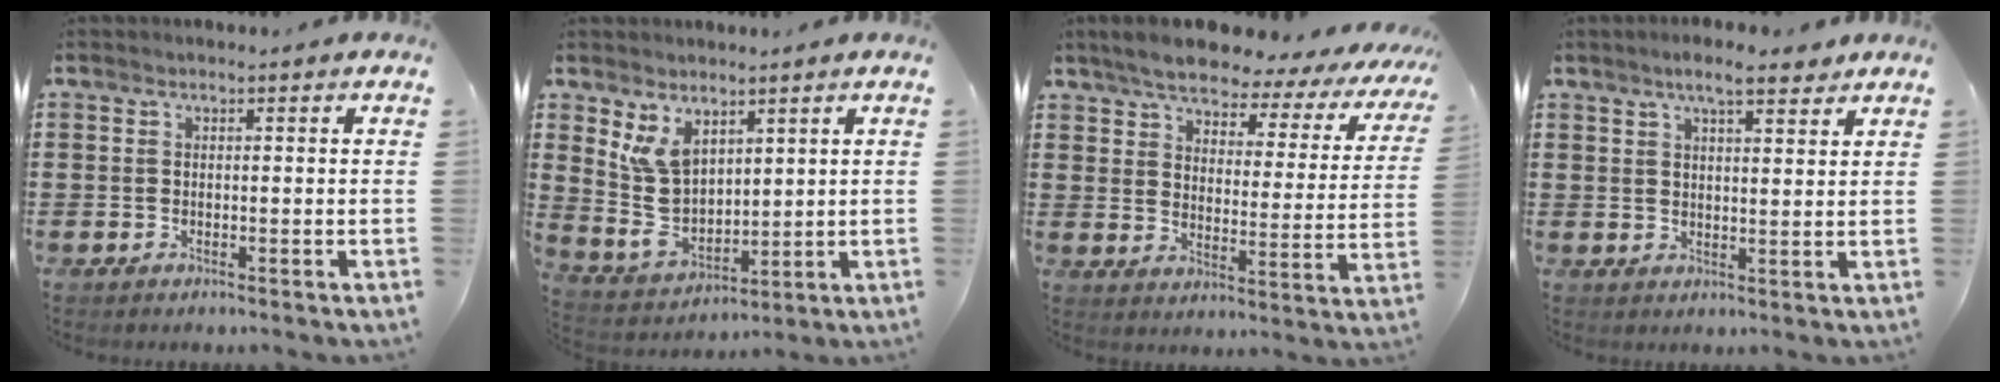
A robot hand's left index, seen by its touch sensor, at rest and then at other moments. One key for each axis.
{"total": 7.6, "fx": 4.1, "fy": 4.9, "fz": 4.0, "tx": -0.110, "ty": -0.007, "tz": 0.078}
{"total": 5.4, "fx": 5.0, "fy": 1.0, "fz": 1.9, "tx": -0.065, "ty": -0.033, "tz": 0.081}
{"total": 5.5, "fx": 4.2, "fy": 1.3, "fz": 3.2, "tx": -0.071, "ty": 0.002, "tz": 0.076}